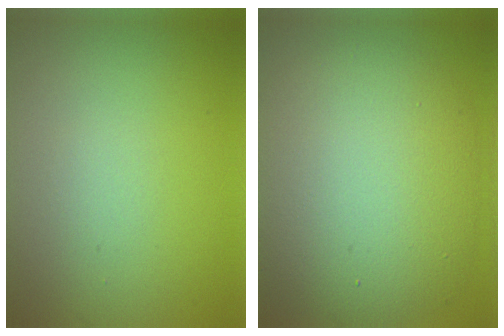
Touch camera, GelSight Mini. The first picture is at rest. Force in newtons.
{"total": 11.3, "press": 11.3, "slide": 0.9}